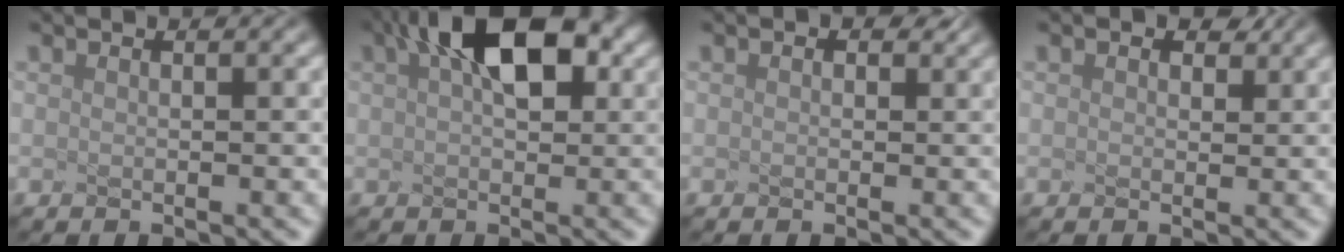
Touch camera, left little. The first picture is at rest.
{"total": 5.4, "force": [1.6, 2.3, 4.7], "torque": [-0.098, 0.012, 0.051]}
{"total": 0.0}
{"total": 0.7, "force": [0.2, -0.5, -0.4], "torque": [-0.015, -0.015, 0.026]}